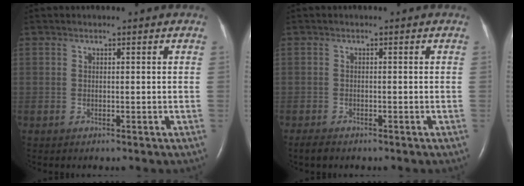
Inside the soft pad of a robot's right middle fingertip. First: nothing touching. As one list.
[{"total": 1.6, "force": [-1.2, 0.6, 0.8], "torque": [-0.020, -0.003, -0.017]}]